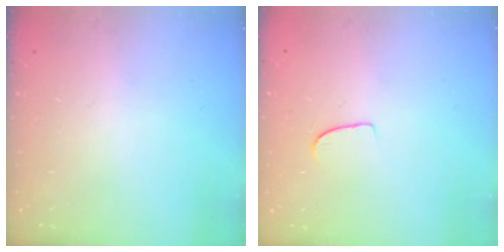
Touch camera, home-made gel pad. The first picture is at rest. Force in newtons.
{"total": 5.4, "press": 5.4, "slide": 0.4}